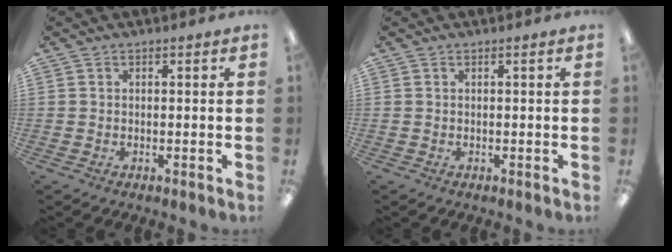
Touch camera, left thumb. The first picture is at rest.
{"total": 0.0}